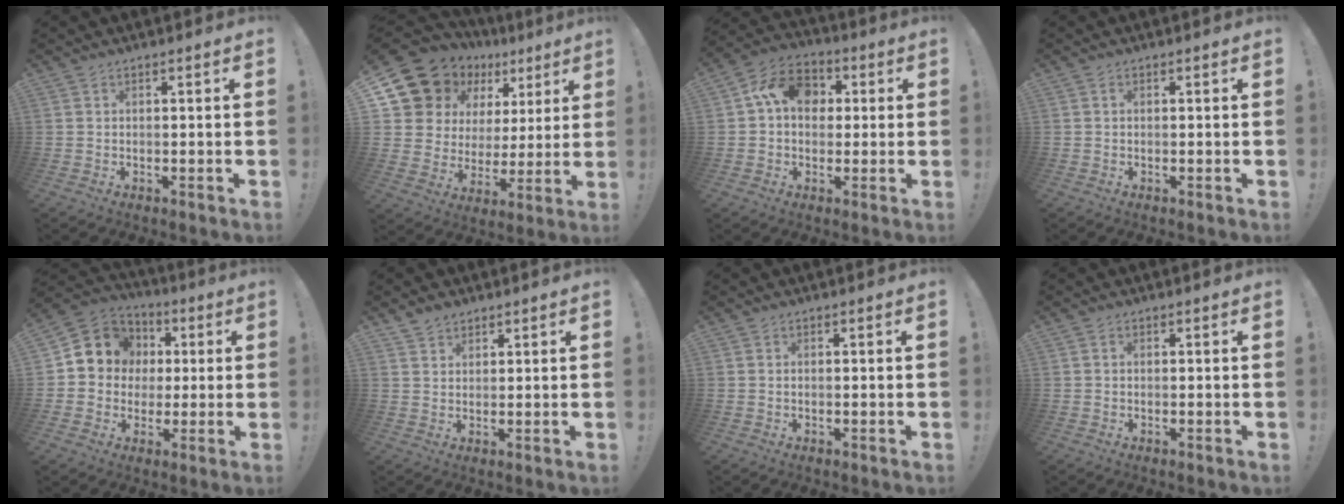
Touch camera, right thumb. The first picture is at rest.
{"total": 14.4, "force": [10.9, 8.4, 4.4], "torque": [-0.086, -0.081, 0.219]}
{"total": 12.3, "force": [3.1, 9.4, 7.4], "torque": [-0.118, 0.016, 0.063]}
{"total": 0.0}
{"total": 10.4, "force": [1.5, 9.8, 3.2], "torque": [-0.039, 0.000, 0.036]}
{"total": 3.2, "force": [2.6, 1.7, 0.5], "torque": [-0.006, -0.017, 0.049]}
{"total": 0.0}
{"total": 0.0}